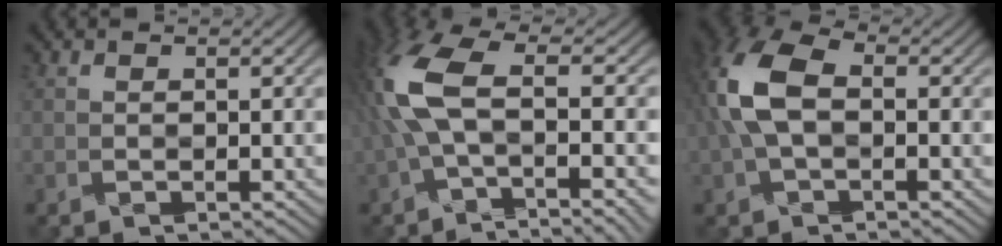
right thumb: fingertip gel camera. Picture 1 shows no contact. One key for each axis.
{"total": 12.1, "fx": -1.3, "fy": 4.3, "fz": 11.2, "tx": -0.272, "ty": 0.011, "tz": -0.027}
{"total": 8.2, "fx": 0.5, "fy": 4.8, "fz": 6.6, "tx": -0.178, "ty": 0.022, "tz": -0.004}